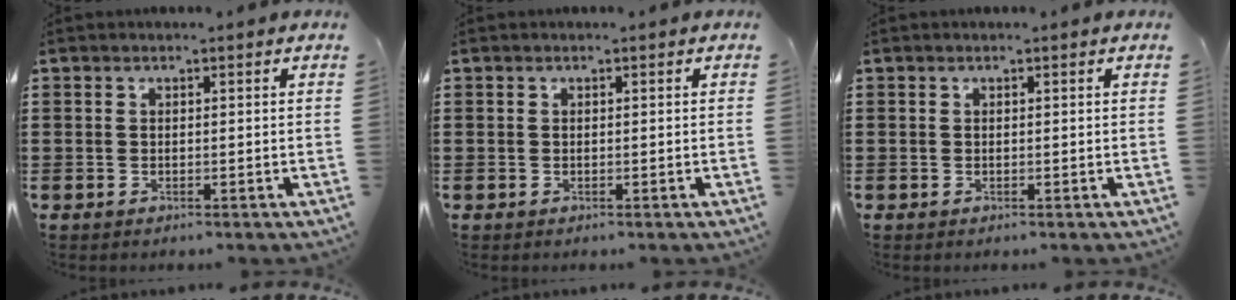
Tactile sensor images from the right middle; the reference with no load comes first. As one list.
[{"total": 0.0}, {"total": 0.0}]